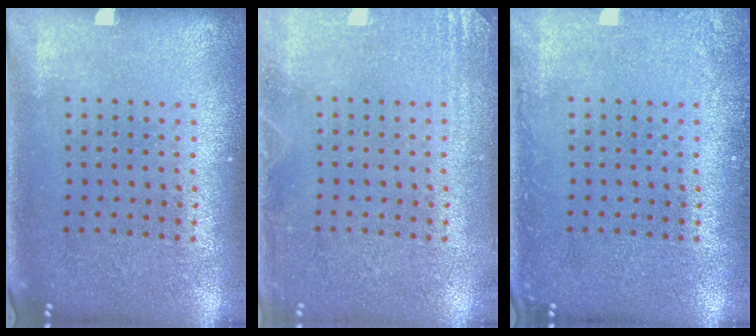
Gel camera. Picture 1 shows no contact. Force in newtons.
{"total": 2.2, "press": 2.1, "slide": 0.3}
{"total": 1.2, "press": 1.2, "slide": 0.2}